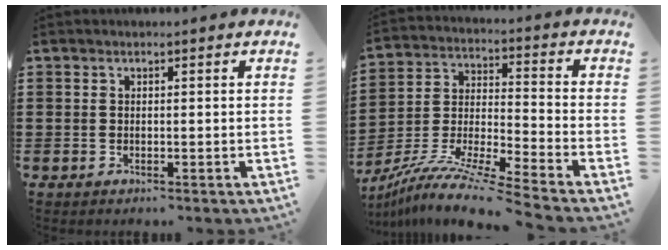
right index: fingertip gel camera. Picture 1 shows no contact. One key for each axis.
{"total": 9.3, "fx": -8.5, "fy": -0.7, "fz": 3.8, "tx": -0.074, "ty": -0.005, "tz": -0.172}